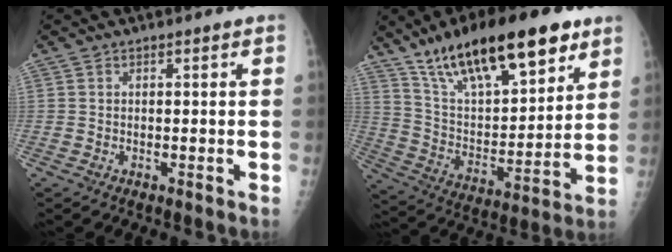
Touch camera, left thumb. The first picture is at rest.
{"total": 24.7, "force": [15.6, 9.2, 16.8], "torque": [-0.240, -0.043, 0.270]}